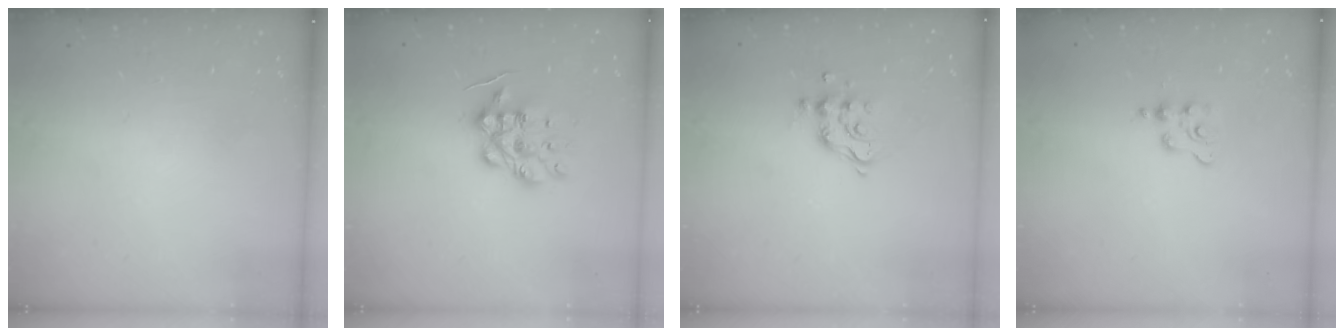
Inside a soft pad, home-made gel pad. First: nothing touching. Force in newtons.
{"total": 12.4, "press": 12.4, "slide": 0.3}
{"total": 9.1, "press": 9.0, "slide": 0.7}
{"total": 2.2, "press": 2.2, "slide": 0.4}